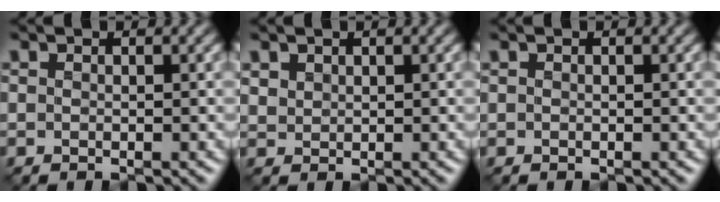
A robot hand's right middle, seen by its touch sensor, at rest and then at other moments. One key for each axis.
{"total": 1.2, "fx": 0.9, "fy": 0.8, "fz": 0.2, "tx": -0.010, "ty": 0.001, "tz": 0.023}
{"total": 0.0}